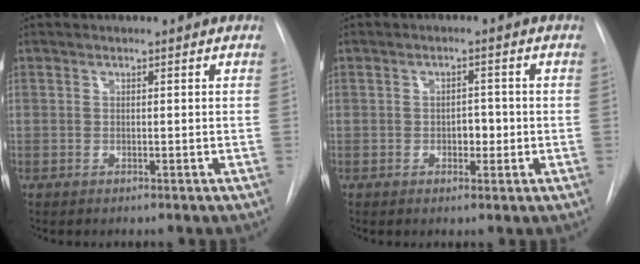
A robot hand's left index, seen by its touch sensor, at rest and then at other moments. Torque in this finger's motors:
{"motor_torque": [0.10, 0.02, 0.00, 0.03]}